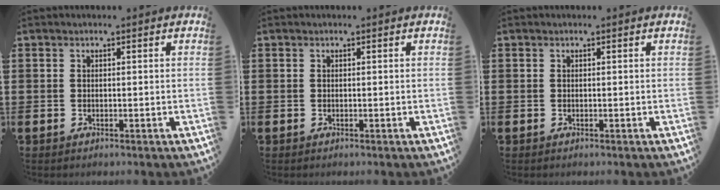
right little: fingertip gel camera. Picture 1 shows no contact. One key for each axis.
{"total": 0.0}
{"total": 0.0}